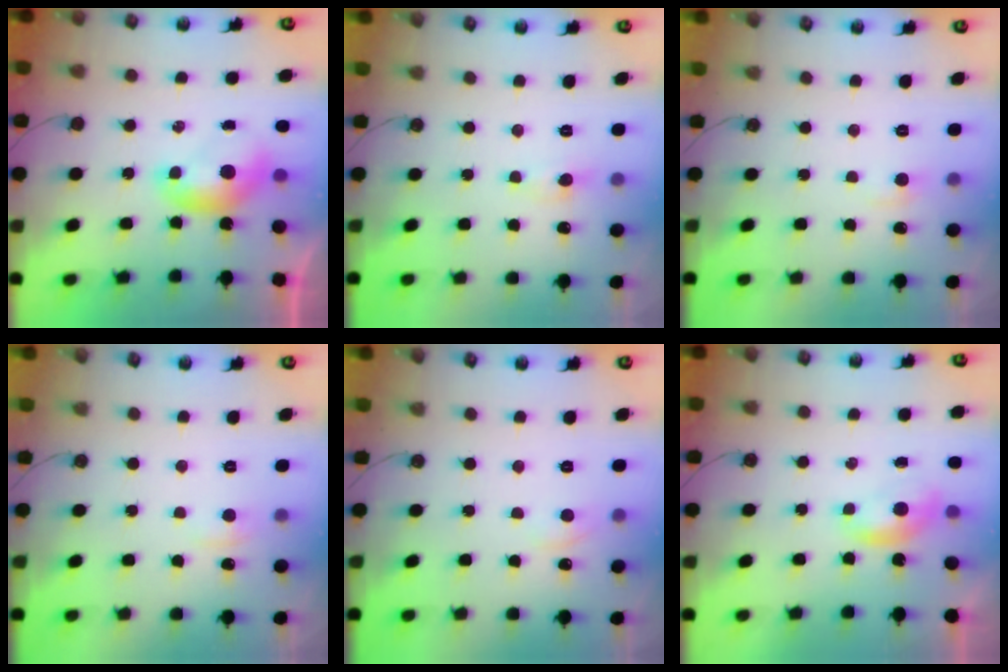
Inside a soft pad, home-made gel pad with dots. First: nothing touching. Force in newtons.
{"total": 1.0, "press": 0.7, "slide": 0.7}
{"total": 1.2, "press": 0.9, "slide": 0.7}
{"total": 1.2, "press": 1.0, "slide": 0.7}
{"total": 2.2, "press": 2.2, "slide": 0.5}
{"total": 0.5, "press": 0.4, "slide": 0.4}